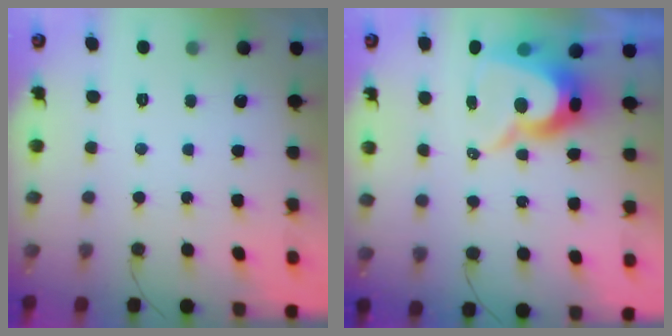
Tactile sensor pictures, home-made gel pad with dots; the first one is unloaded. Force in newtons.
{"total": 12.4, "press": 12.4, "slide": 0.9}